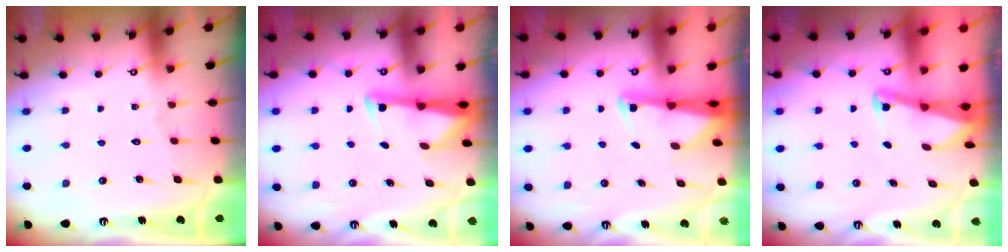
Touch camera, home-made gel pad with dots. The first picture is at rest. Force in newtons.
{"total": 2.9, "press": 2.9, "slide": 0.4}
{"total": 2.8, "press": 2.7, "slide": 0.6}
{"total": 2.2, "press": 2.2, "slide": 0.3}